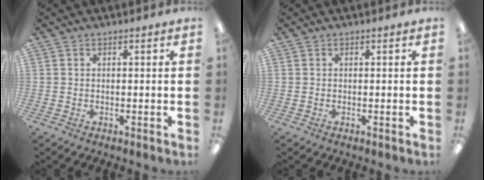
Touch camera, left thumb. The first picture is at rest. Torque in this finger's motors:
{"motor_torque": [-0.01, -0.01, 0.03, -0.02, 0.00]}